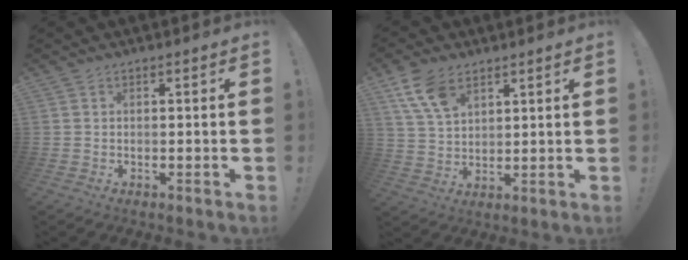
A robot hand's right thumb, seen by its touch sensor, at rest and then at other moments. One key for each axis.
{"total": 9.8, "fx": 5.6, "fy": 5.6, "fz": 5.7, "tx": -0.114, "ty": -0.011, "tz": 0.112}